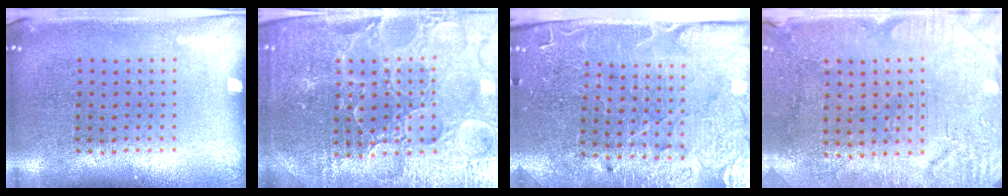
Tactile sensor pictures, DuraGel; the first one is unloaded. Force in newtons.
{"total": 5.4, "press": 5.0, "slide": 2.1}
{"total": 3.6, "press": 3.5, "slide": 0.6}
{"total": 3.1, "press": 2.6, "slide": 1.7}